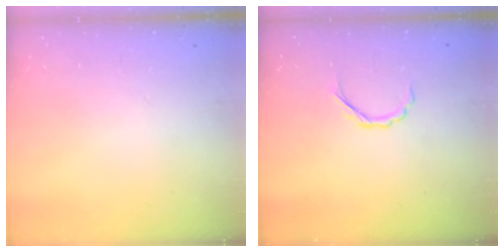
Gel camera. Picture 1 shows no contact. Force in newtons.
{"total": 3.1, "press": 2.9, "slide": 1.1}